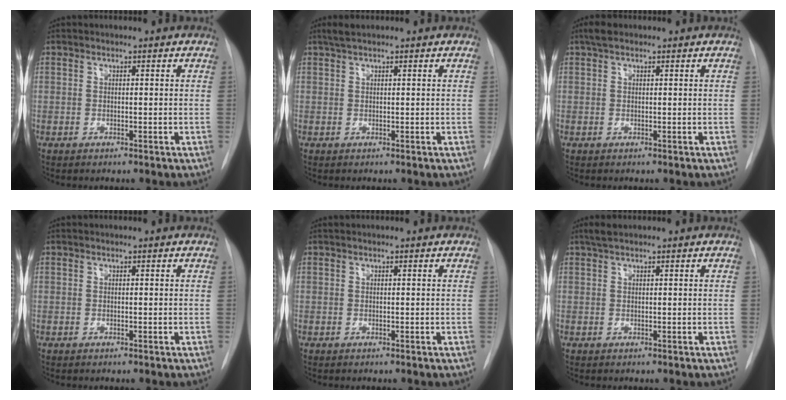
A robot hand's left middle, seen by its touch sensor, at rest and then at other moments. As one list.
[{"total": 1.8, "force": [1.4, 0.2, 1.1], "torque": [-0.026, 0.014, 0.027]}, {"total": 2.0, "force": [1.4, 0.8, 1.1], "torque": [-0.022, 0.019, 0.024]}, {"total": 0.0}, {"total": 0.0}, {"total": 1.7, "force": [1.3, 0.3, 1.0], "torque": [-0.024, 0.015, 0.027]}]